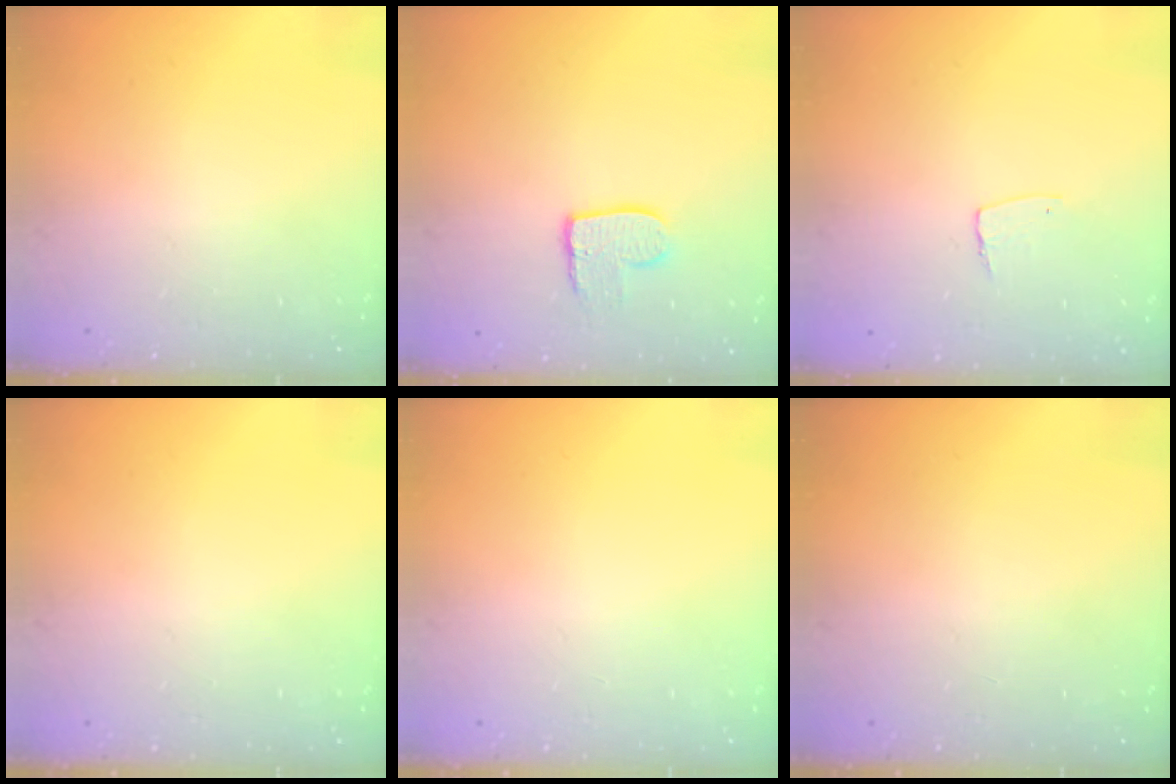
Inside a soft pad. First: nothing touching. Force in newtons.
{"total": 8.4, "press": 8.4, "slide": 0.6}
{"total": 4.7, "press": 4.7, "slide": 0.4}
{"total": 0.0}
{"total": 0.0}
{"total": 0.0}